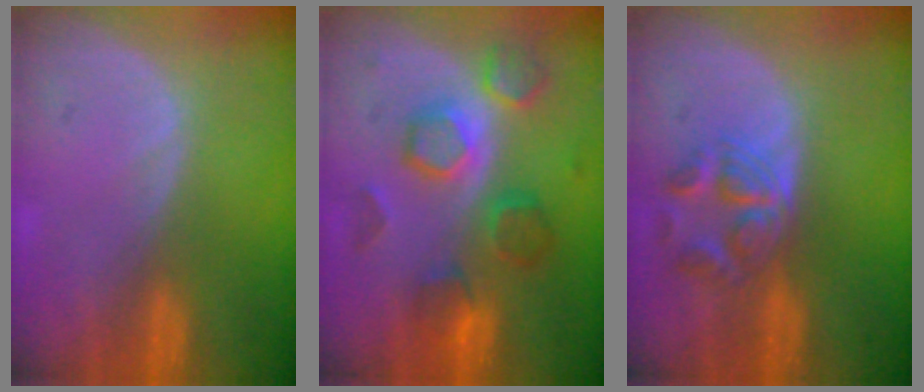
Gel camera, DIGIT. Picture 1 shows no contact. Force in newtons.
{"total": 8.3, "press": 8.1, "slide": 2.0}
{"total": 5.7, "press": 5.1, "slide": 2.4}